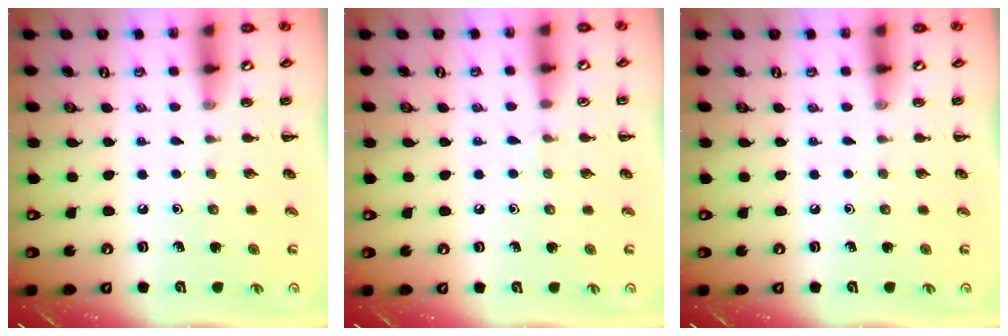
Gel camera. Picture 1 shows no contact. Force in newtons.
{"total": 2.9, "press": 2.8, "slide": 1.0}
{"total": 0.0}